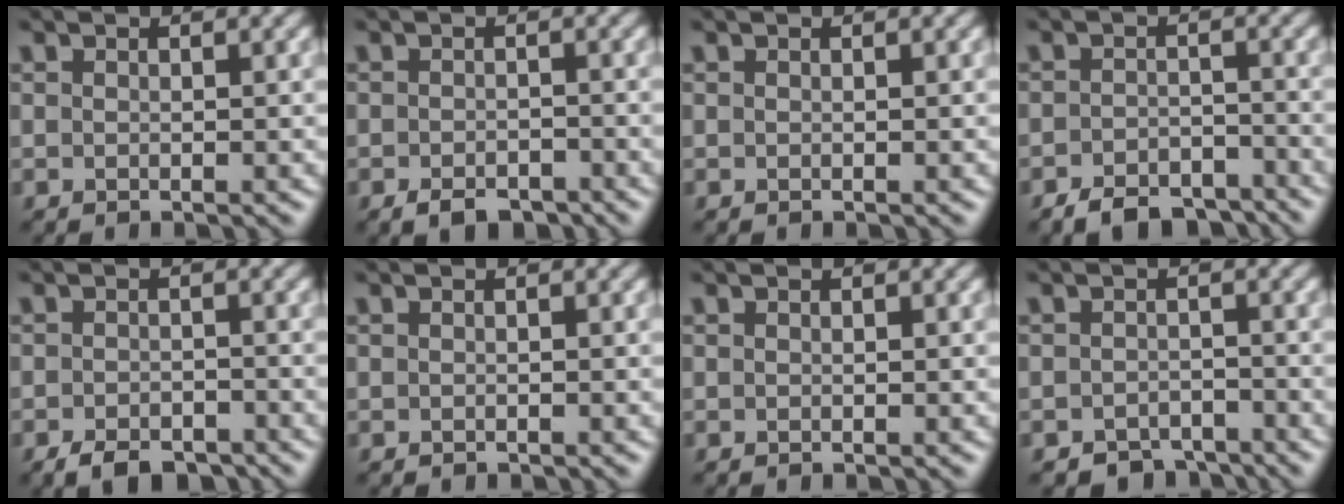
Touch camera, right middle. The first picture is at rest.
{"total": 2.6, "force": [-2.0, 1.2, 1.2], "torque": [-0.019, -0.004, -0.032]}
{"total": 0.0}
{"total": 4.6, "force": [-3.8, 1.9, 1.6], "torque": [-0.019, -0.004, -0.065]}
{"total": 3.7, "force": [-3.0, 1.5, 1.6], "torque": [-0.020, -0.005, -0.048]}
{"total": 0.0}
{"total": 0.0}
{"total": 2.5, "force": [-2.3, 1.0, 0.1], "torque": [0.007, -0.002, -0.039]}